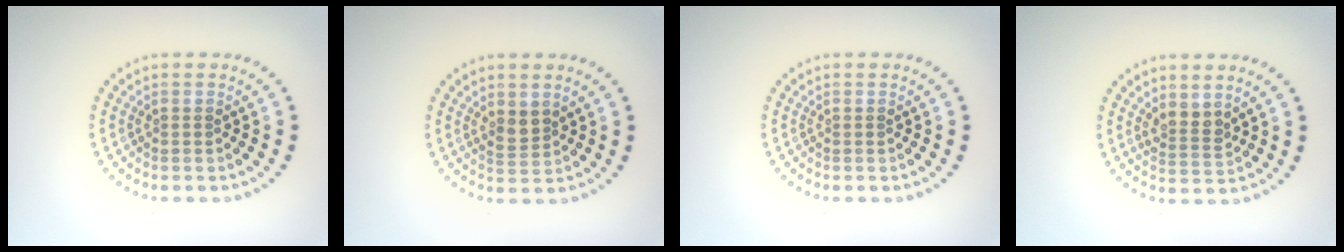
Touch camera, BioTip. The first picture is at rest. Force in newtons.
{"total": 1.6, "press": 1.4, "slide": 0.7}
{"total": 0.0}
{"total": 2.0, "press": 1.7, "slide": 1.2}